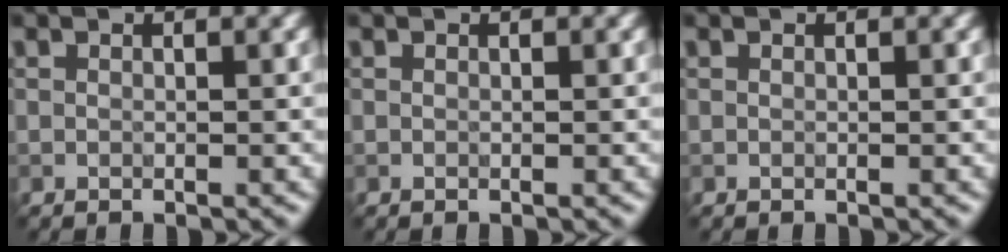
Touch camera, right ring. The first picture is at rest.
{"total": 0.0}
{"total": 0.0}